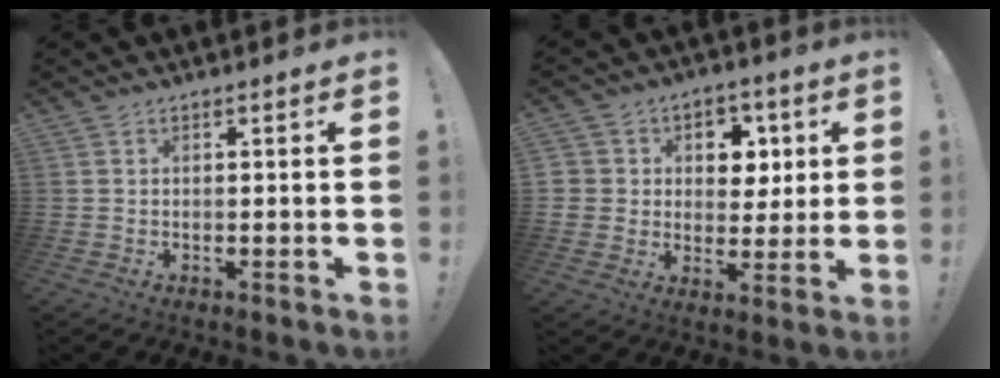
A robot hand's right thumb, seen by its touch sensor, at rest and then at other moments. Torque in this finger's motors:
{"motor_torque": [1.46, 1.37, 1.02, -0.02, 0.00]}